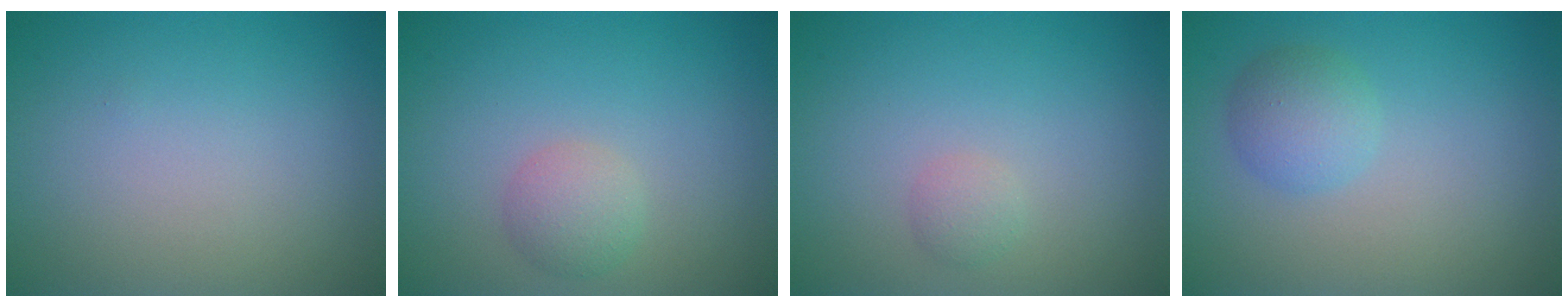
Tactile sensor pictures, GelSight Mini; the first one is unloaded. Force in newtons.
{"total": 2.1, "press": 2.1, "slide": 0.1}
{"total": 1.1, "press": 1.1, "slide": 0.1}
{"total": 2.6, "press": 2.6, "slide": 0.1}